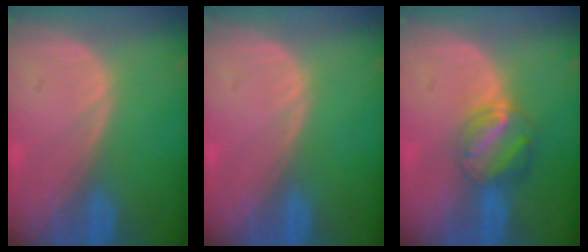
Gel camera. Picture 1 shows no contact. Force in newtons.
{"total": 0.0}
{"total": 6.4, "press": 5.7, "slide": 2.9}